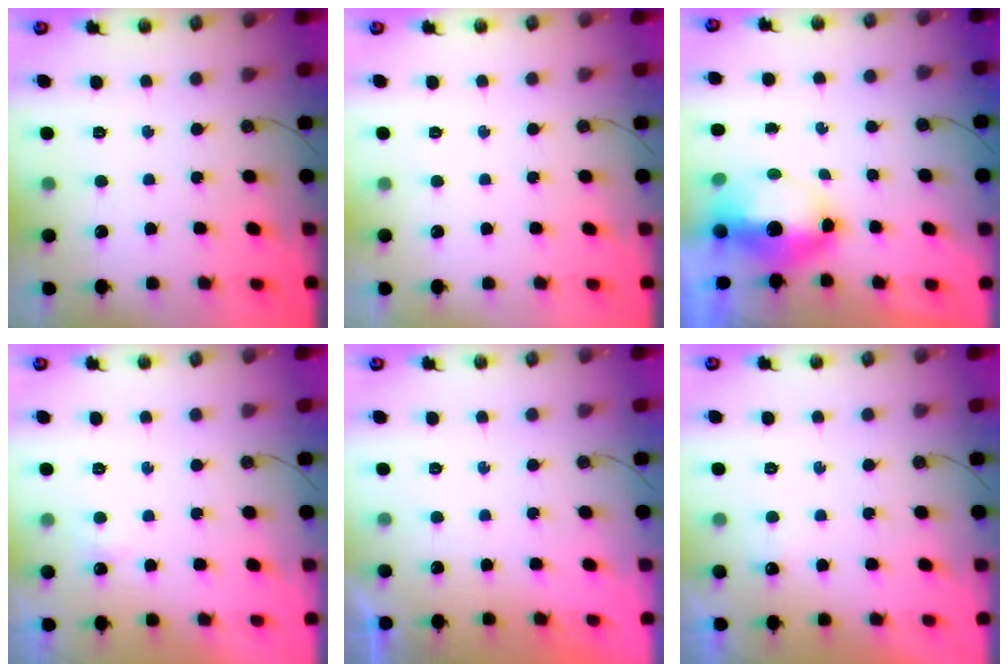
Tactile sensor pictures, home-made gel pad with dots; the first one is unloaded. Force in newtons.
{"total": 0.0}
{"total": 8.5, "press": 8.4, "slide": 0.9}
{"total": 2.8, "press": 2.7, "slide": 0.5}
{"total": 0.0}
{"total": 2.8, "press": 2.7, "slide": 0.4}